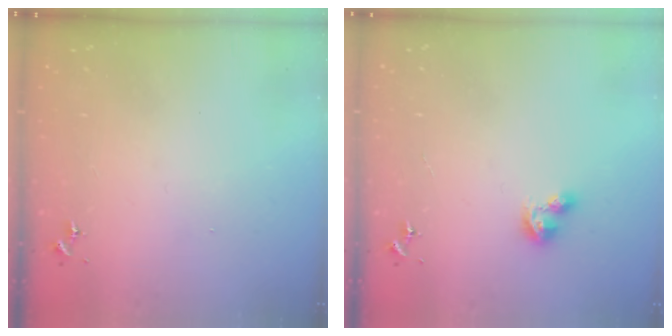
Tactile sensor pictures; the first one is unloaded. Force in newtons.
{"total": 4.8, "press": 4.7, "slide": 0.8}